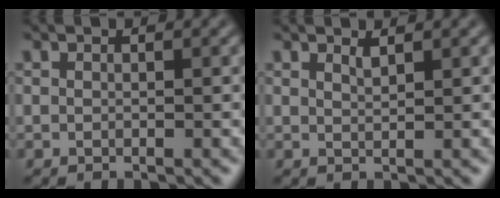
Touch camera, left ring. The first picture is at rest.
{"total": 0.9, "force": [0.8, 0.1, 0.5], "torque": [-0.005, -0.002, 0.014]}